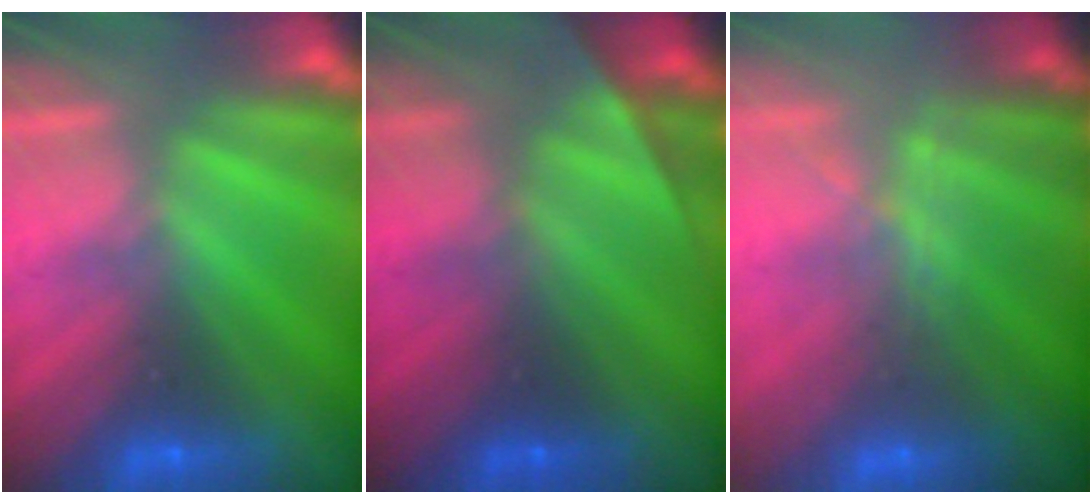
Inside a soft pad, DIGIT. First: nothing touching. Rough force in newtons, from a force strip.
{"total": 2.1}
{"total": 10.8}